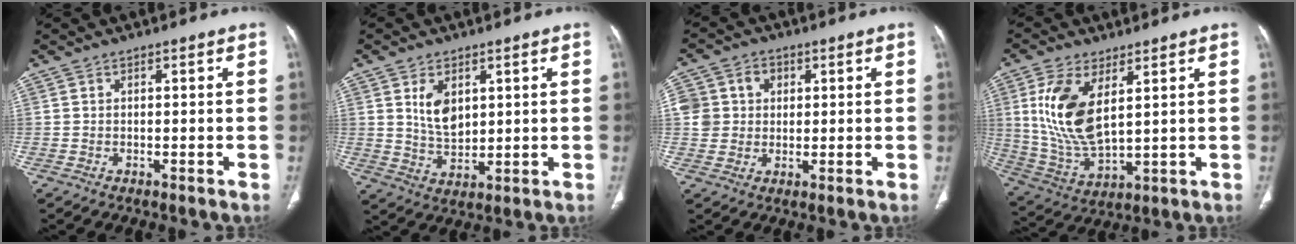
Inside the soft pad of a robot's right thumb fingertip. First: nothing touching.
{"total": 6.9, "force": [2.4, 4.4, 4.8], "torque": [-0.068, -0.017, 0.053]}
{"total": 8.1, "force": [1.7, 7.5, 2.6], "torque": [-0.027, 0.012, 0.033]}
{"total": 14.3, "force": [4.4, 6.8, 11.7], "torque": [-0.242, -0.021, 0.102]}